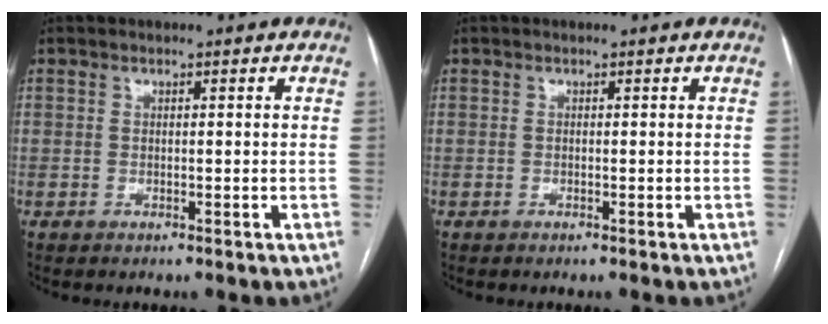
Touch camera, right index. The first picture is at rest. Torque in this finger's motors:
{"motor_torque": [0.00, 0.00, 0.00, 0.00]}